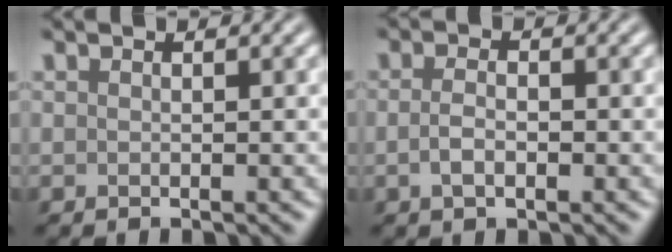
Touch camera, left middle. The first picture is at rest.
{"total": 1.9, "force": [-0.5, 1.0, 1.6], "torque": [-0.034, -0.001, -0.012]}